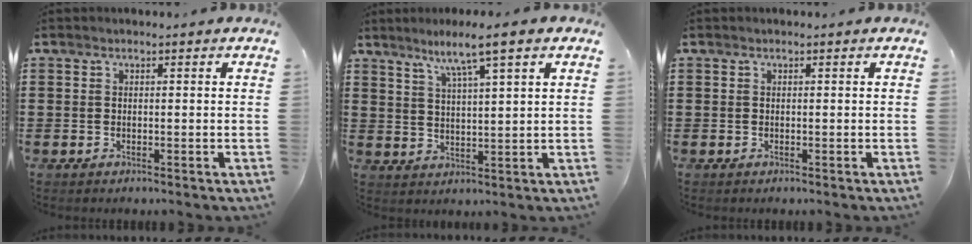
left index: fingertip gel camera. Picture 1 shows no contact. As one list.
[{"total": 5.9, "force": [4.3, -0.5, 4.1], "torque": [-0.090, -0.011, 0.070]}, {"total": 0.0}]